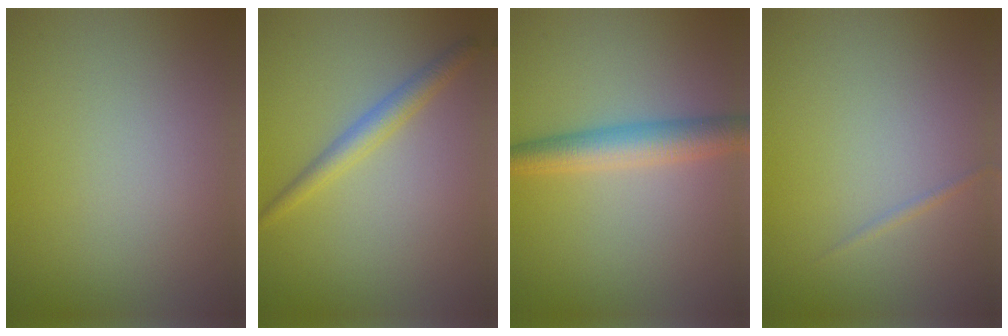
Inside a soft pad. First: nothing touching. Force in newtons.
{"total": 2.2, "press": 2.2, "slide": 0.1}
{"total": 4.0, "press": 4.0, "slide": 0.1}
{"total": 0.6, "press": 0.6, "slide": 0.1}